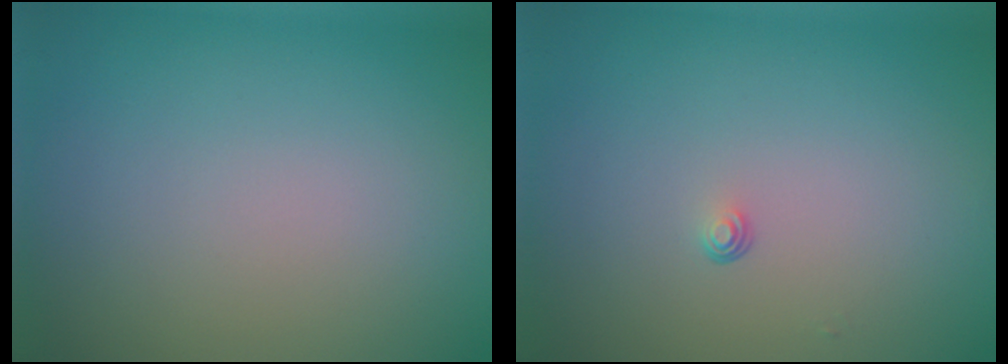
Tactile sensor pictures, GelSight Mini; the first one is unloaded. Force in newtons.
{"total": 0.6, "press": 0.3, "slide": 0.5}